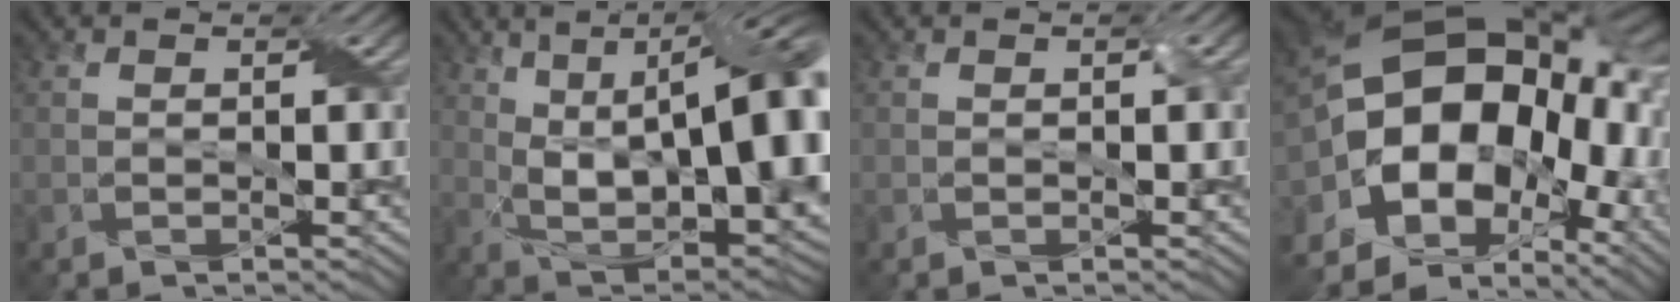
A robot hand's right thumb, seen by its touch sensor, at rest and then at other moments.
{"total": 19.9, "force": [4.3, 8.7, 17.4], "torque": [-0.252, 0.015, 0.076]}
{"total": 1.0, "force": [0.1, 0.3, 0.9], "torque": [-0.016, 0.002, 0.002]}
{"total": 22.7, "force": [-2.1, 16.3, 15.6], "torque": [-0.281, -0.028, -0.029]}